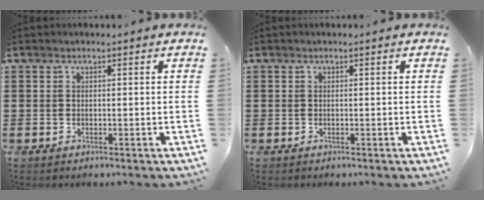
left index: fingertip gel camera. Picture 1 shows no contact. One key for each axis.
{"total": 0.0}